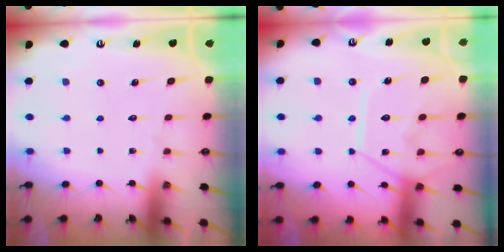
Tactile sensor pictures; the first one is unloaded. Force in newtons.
{"total": 12.5, "press": 12.5, "slide": 1.1}